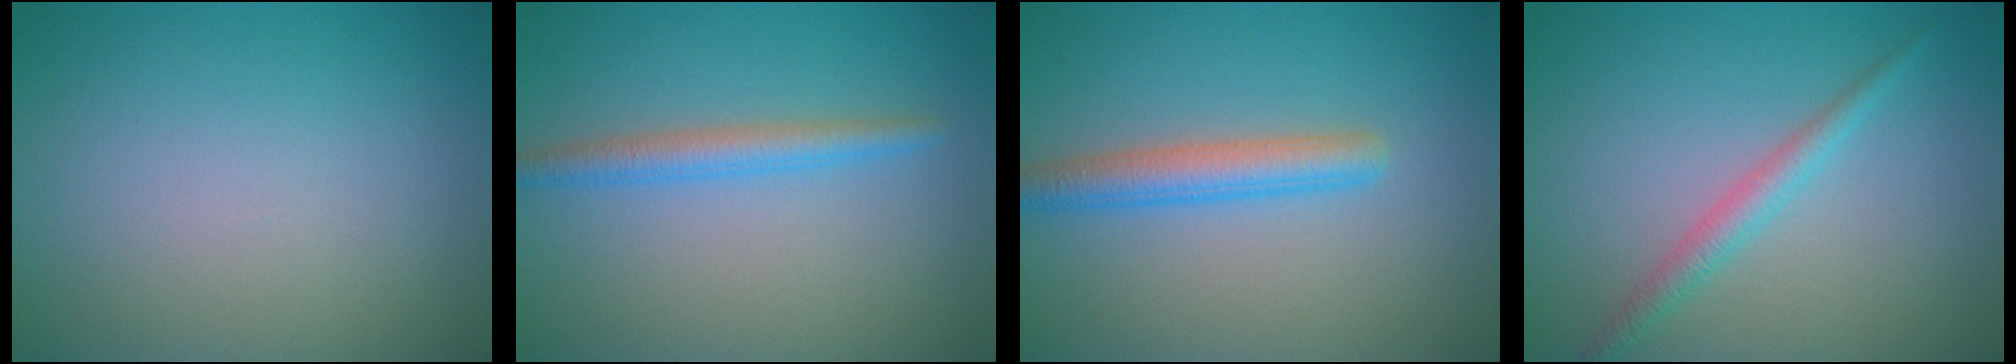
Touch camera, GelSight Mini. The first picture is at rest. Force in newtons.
{"total": 2.4, "press": 2.4, "slide": 0.1}
{"total": 3.3, "press": 3.3, "slide": 0.0}
{"total": 2.1, "press": 2.1, "slide": 0.0}